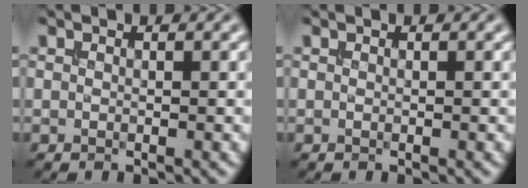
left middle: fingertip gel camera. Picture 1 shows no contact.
{"total": 0.0}